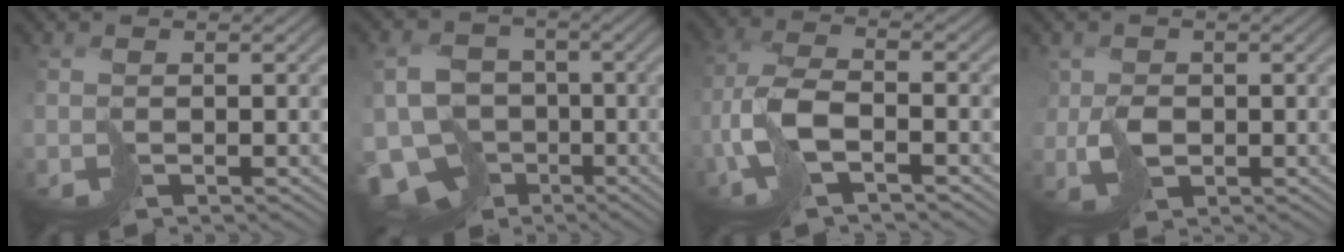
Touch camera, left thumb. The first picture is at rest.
{"total": 13.0, "force": [-5.5, 10.5, 5.3], "torque": [-0.141, -0.038, -0.089]}
{"total": 6.6, "force": [-1.9, 2.9, 5.6], "torque": [-0.131, 0.003, -0.054]}
{"total": 2.9, "force": [0.4, 2.6, 1.3], "torque": [-0.033, -0.010, 0.009]}